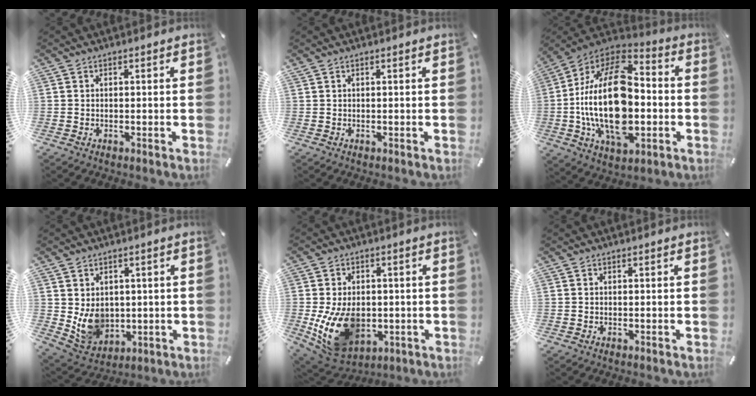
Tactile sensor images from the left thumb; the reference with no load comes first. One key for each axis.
{"total": 0.0}
{"total": 27.1, "fx": -3.4, "fy": 16.4, "fz": 21.4, "tx": -0.420, "ty": 0.014, "tz": -0.053}
{"total": 9.3, "fx": 1.0, "fy": 8.3, "fz": 3.9, "tx": -0.085, "ty": -0.015, "tz": 0.024}
{"total": 14.7, "fx": -2.6, "fy": 10.7, "fz": 9.8, "tx": -0.195, "ty": -0.003, "tz": -0.039}
{"total": 0.0}